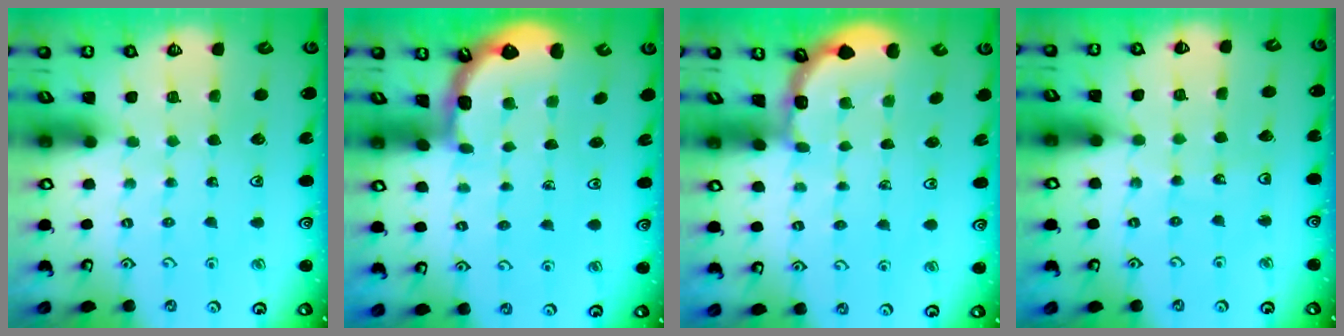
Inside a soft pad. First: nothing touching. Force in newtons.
{"total": 1.7, "press": 1.7, "slide": 0.2}
{"total": 2.1, "press": 2.1, "slide": 0.2}
{"total": 3.0, "press": 3.0, "slide": 0.2}